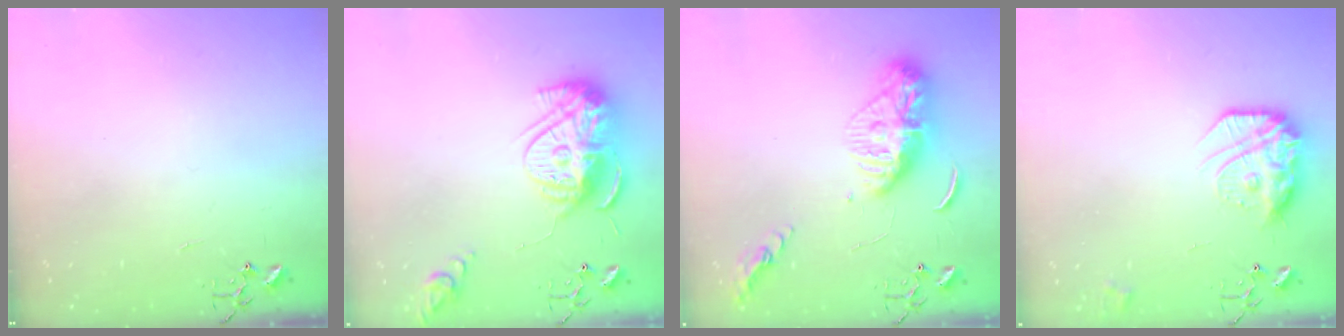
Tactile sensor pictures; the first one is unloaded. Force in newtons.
{"total": 16.0, "press": 16.0, "slide": 1.5}
{"total": 13.0, "press": 13.0, "slide": 1.2}
{"total": 16.5, "press": 16.4, "slide": 1.3}